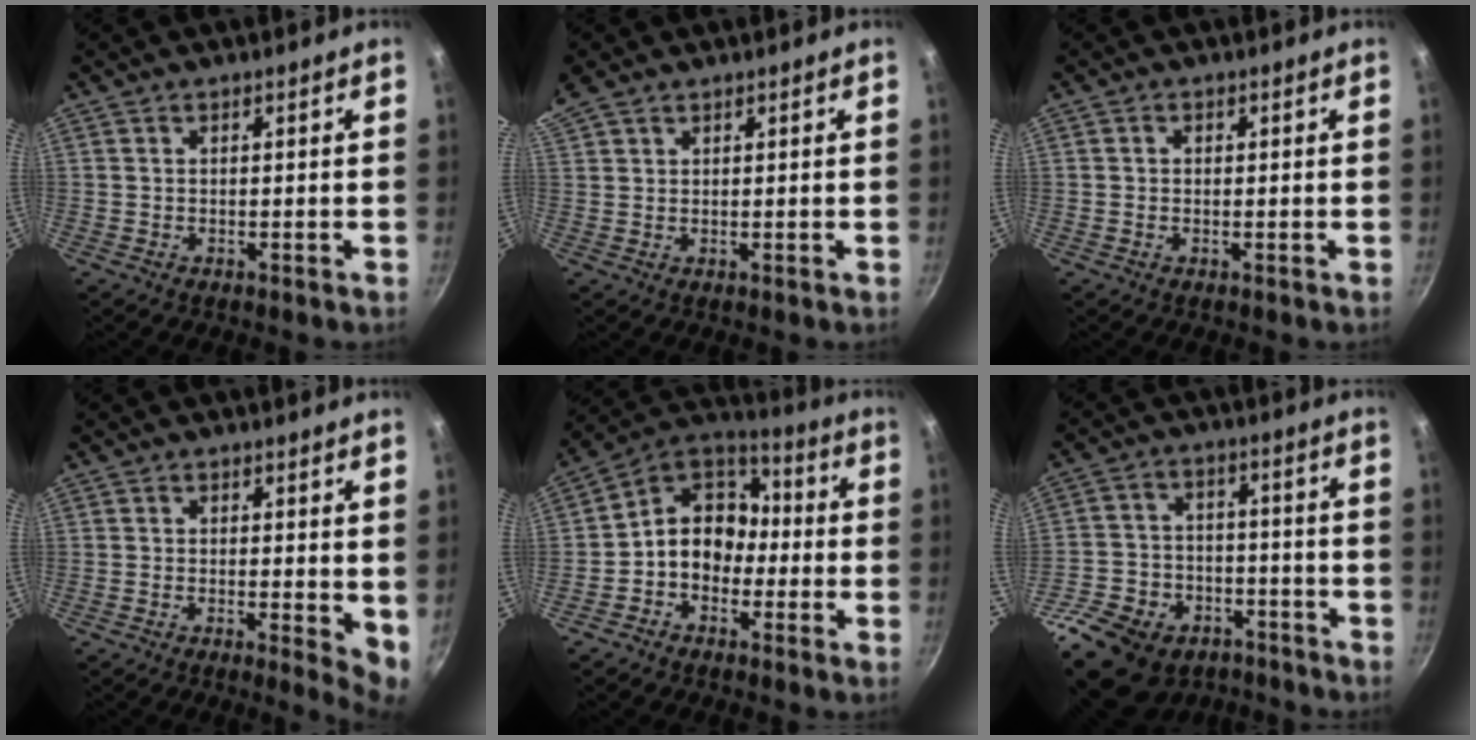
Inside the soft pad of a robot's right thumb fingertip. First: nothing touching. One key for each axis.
{"total": 5.2, "fx": 3.7, "fy": 2.8, "fz": 2.4, "tx": -0.050, "ty": 0.015, "tz": 0.077}
{"total": 0.9, "fx": 0.0, "fy": 0.8, "fz": 0.4, "tx": -0.005, "ty": 0.004, "tz": -0.002}
{"total": 4.8, "fx": 0.1, "fy": 1.6, "fz": 4.6, "tx": -0.057, "ty": -0.011, "tz": -0.001}
{"total": 11.1, "fx": -2.6, "fy": 9.0, "fz": 6.0, "tx": -0.053, "ty": 0.053, "tz": -0.072}
{"total": 19.4, "fx": -11.8, "fy": 13.0, "fz": 8.3, "tx": -0.137, "ty": 0.067, "tz": -0.178}